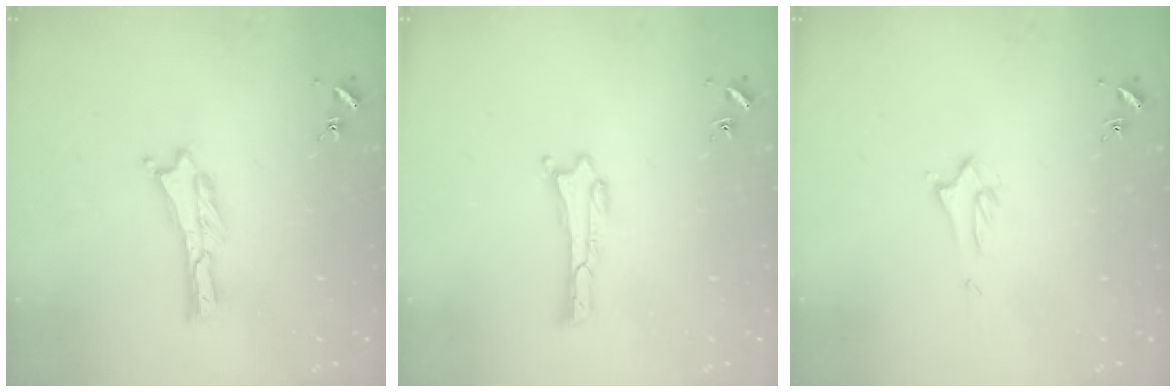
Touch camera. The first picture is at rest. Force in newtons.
{"total": 0.0}
{"total": 1.4, "press": 1.4, "slide": 0.2}